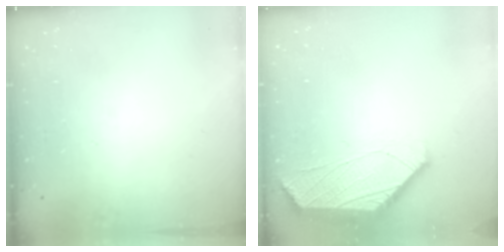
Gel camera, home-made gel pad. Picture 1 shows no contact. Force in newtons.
{"total": 1.0, "press": 0.9, "slide": 0.5}